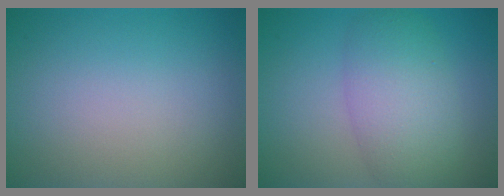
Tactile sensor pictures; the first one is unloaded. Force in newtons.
{"total": 5.9, "press": 5.9, "slide": 0.1}